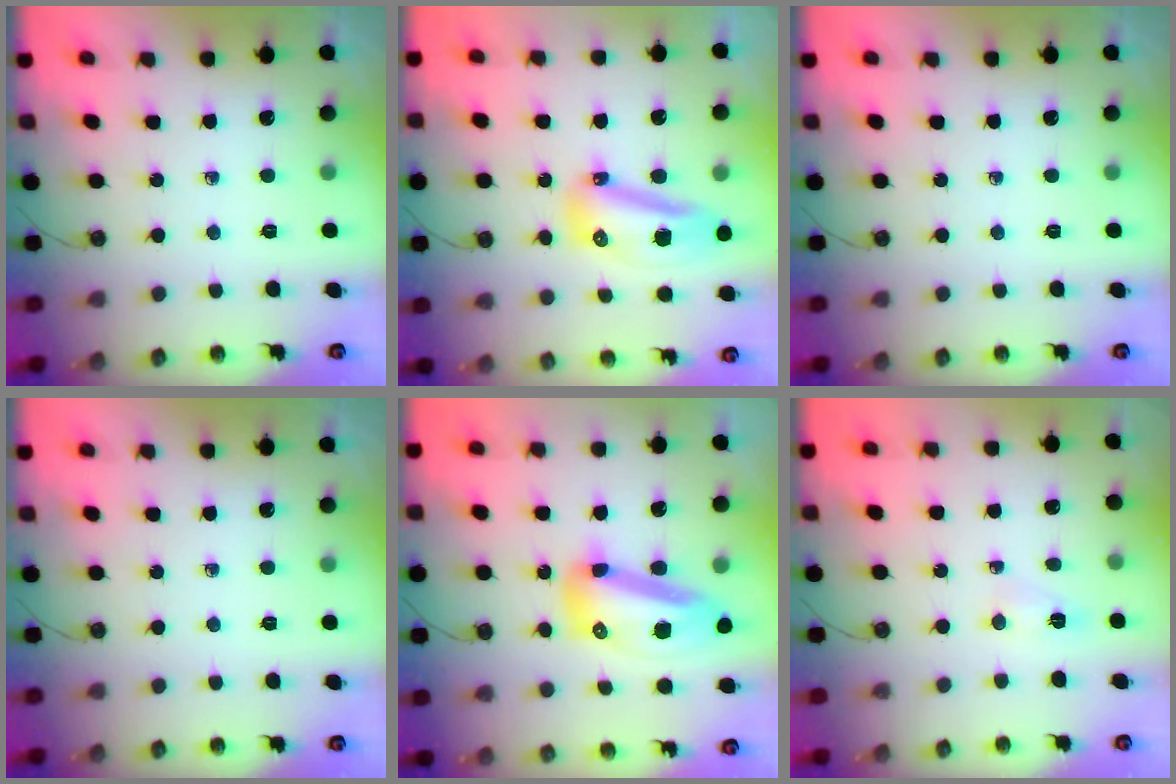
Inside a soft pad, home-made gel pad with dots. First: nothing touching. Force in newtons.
{"total": 16.5, "press": 15.0, "slide": 6.8}
{"total": 0.0}
{"total": 0.0}
{"total": 16.4, "press": 16.2, "slide": 2.1}
{"total": 3.5, "press": 3.4, "slide": 0.6}